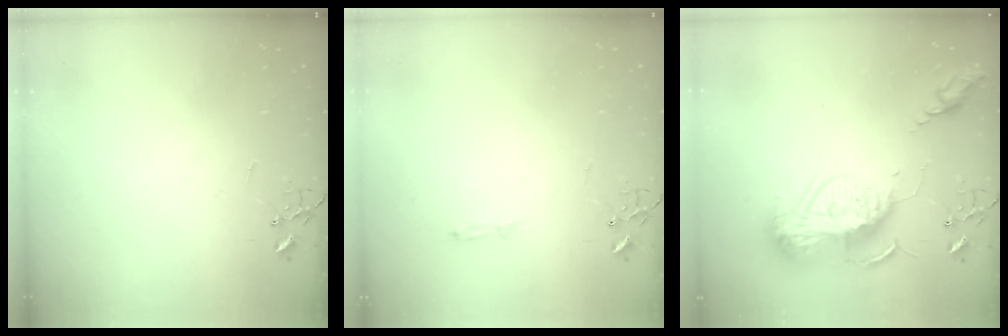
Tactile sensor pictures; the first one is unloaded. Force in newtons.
{"total": 3.0, "press": 2.9, "slide": 0.5}
{"total": 19.8, "press": 19.7, "slide": 2.1}